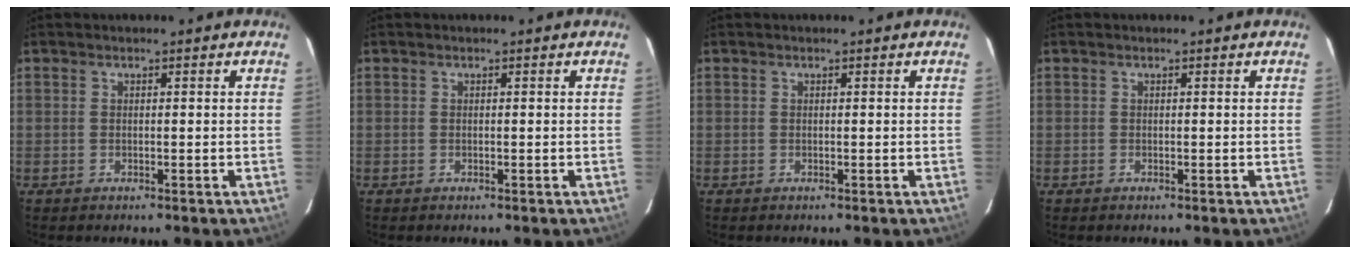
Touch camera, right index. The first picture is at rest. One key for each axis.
{"total": 0.0}
{"total": 0.0}
{"total": 0.0}